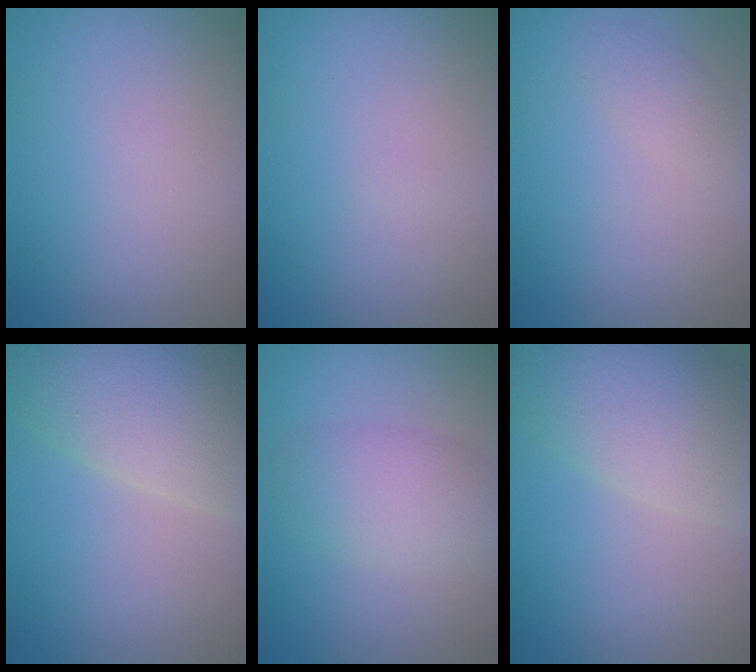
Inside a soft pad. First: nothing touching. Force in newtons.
{"total": 0.0}
{"total": 1.1, "press": 1.1, "slide": 0.0}
{"total": 9.6, "press": 9.5, "slide": 0.9}
{"total": 4.0, "press": 4.0, "slide": 0.2}
{"total": 7.6, "press": 7.6, "slide": 0.7}